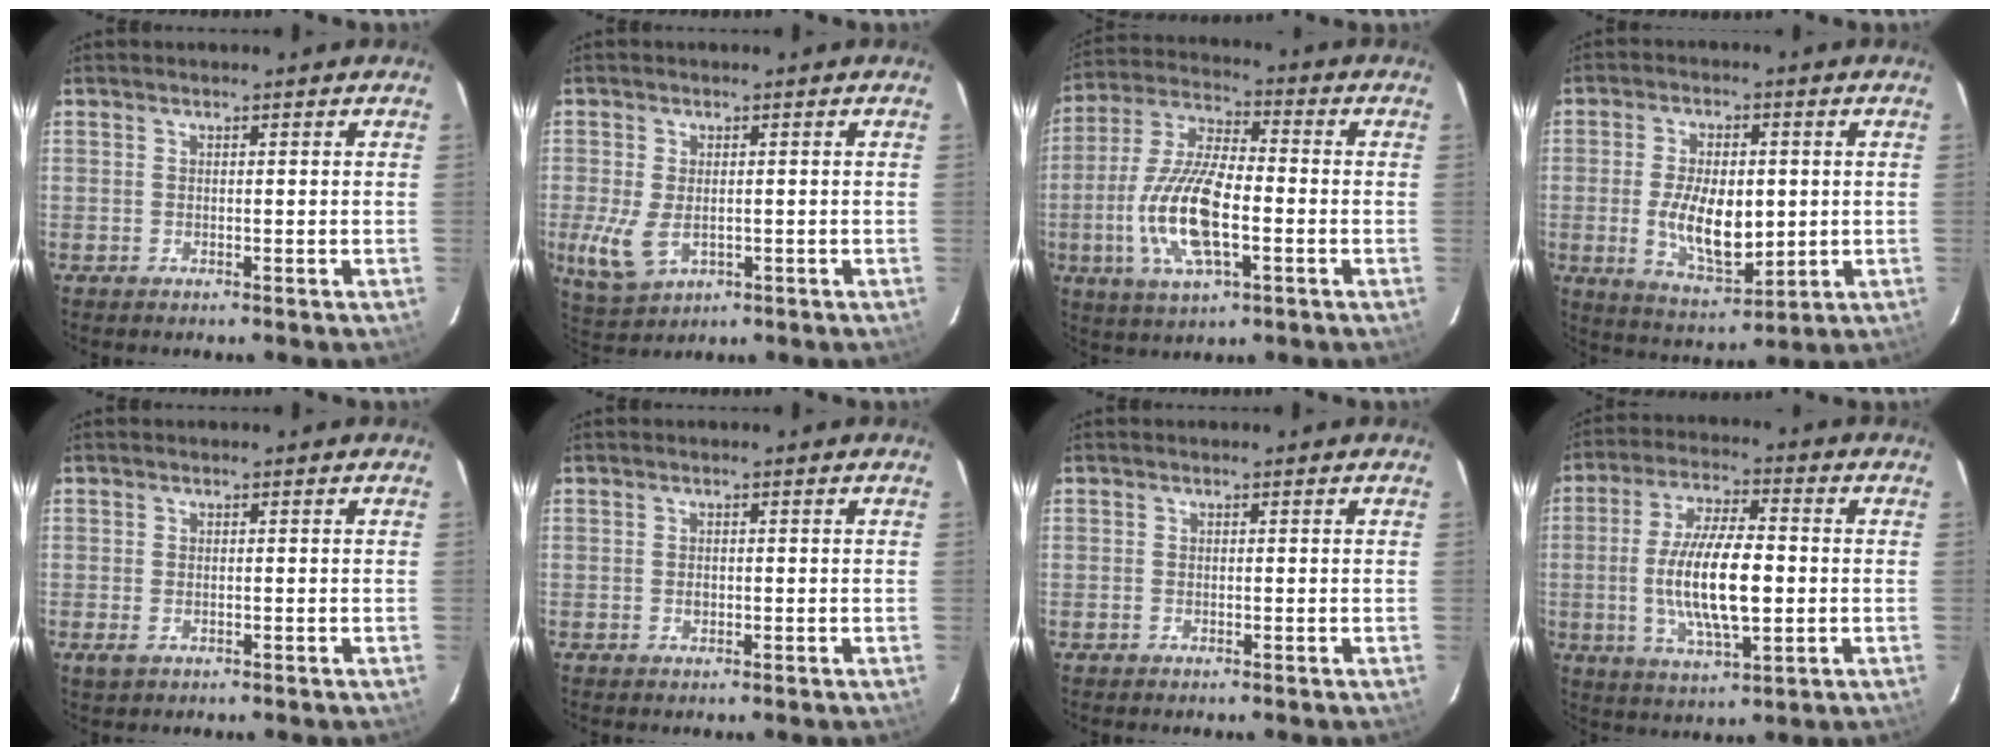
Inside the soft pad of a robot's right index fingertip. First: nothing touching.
{"total": 6.9, "force": [-1.3, 4.1, 5.5], "torque": [-0.125, -0.015, -0.017]}
{"total": 15.5, "force": [-3.7, 5.8, 13.9], "torque": [-0.293, -0.004, -0.073]}
{"total": 11.4, "force": [-0.7, 5.7, 9.8], "torque": [-0.190, -0.011, -0.002]}
{"total": 1.9, "force": [-0.9, 1.2, 1.2], "torque": [-0.025, -0.004, -0.014]}
{"total": 1.0, "force": [-0.3, 0.8, 0.5], "torque": [-0.007, 0.001, -0.004]}
{"total": 0.8, "force": [-0.4, 0.6, -0.1], "torque": [0.000, 0.003, -0.007]}
{"total": 13.9, "force": [-1.3, 4.6, 13.1], "torque": [-0.251, -0.005, -0.020]}